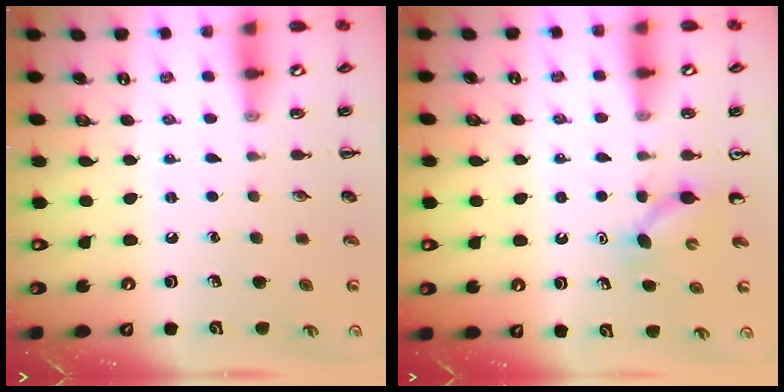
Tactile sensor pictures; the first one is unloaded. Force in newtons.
{"total": 2.9, "press": 2.7, "slide": 1.1}